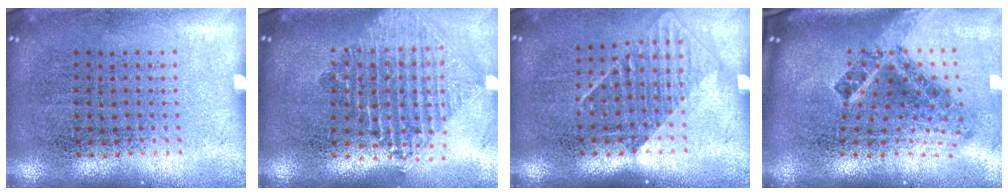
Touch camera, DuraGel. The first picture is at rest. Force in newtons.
{"total": 2.2, "press": 1.7, "slide": 1.4}
{"total": 1.3, "press": 0.9, "slide": 0.8}
{"total": 2.9, "press": 1.7, "slide": 2.4}